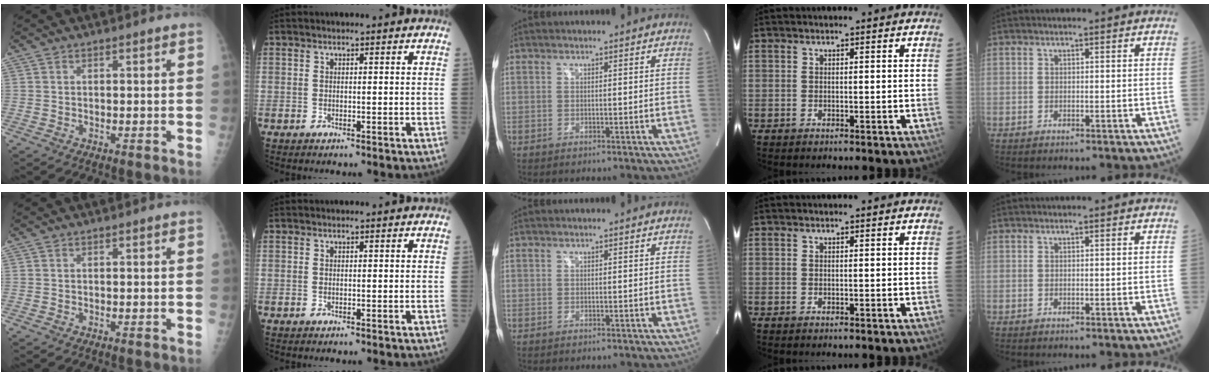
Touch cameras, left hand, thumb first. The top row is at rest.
{}